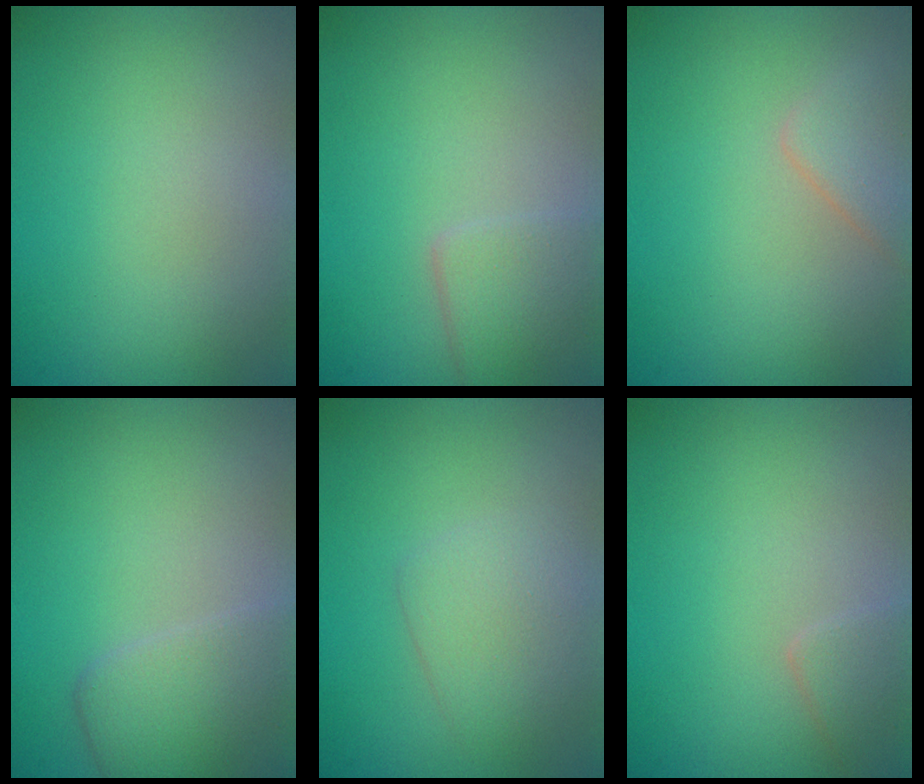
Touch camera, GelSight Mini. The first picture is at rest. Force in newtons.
{"total": 2.9, "press": 2.9, "slide": 0.2}
{"total": 2.3, "press": 2.3, "slide": 0.1}
{"total": 3.8, "press": 3.8, "slide": 0.3}
{"total": 2.6, "press": 2.6, "slide": 0.1}
{"total": 1.7, "press": 1.7, "slide": 0.1}